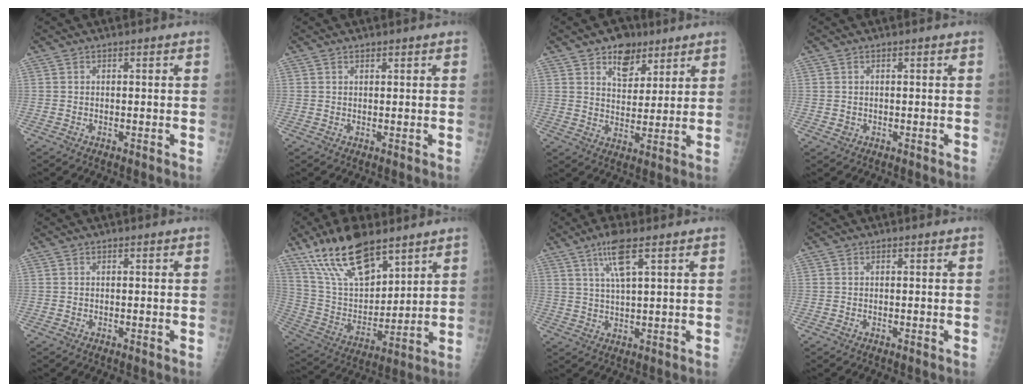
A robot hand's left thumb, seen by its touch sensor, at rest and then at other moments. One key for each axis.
{"total": 0.8, "fx": 0.6, "fy": 0.4, "fz": 0.4, "tx": -0.003, "ty": -0.004, "tz": 0.009}
{"total": 8.7, "fx": 5.4, "fy": 5.4, "fz": 4.1, "tx": -0.032, "ty": -0.028, "tz": 0.086}
{"total": 0.9, "fx": 0.2, "fy": 0.8, "fz": 0.4, "tx": -0.001, "ty": 0.000, "tz": 0.004}
{"total": 0.0}
{"total": 18.5, "fx": 12.8, "fy": 7.6, "fz": 11.0, "tx": -0.165, "ty": -0.058, "tz": 0.248}
{"total": 6.5, "fx": 3.5, "fy": 1.1, "fz": 5.4, "tx": -0.110, "ty": -0.014, "tz": 0.072}
{"total": 0.0}